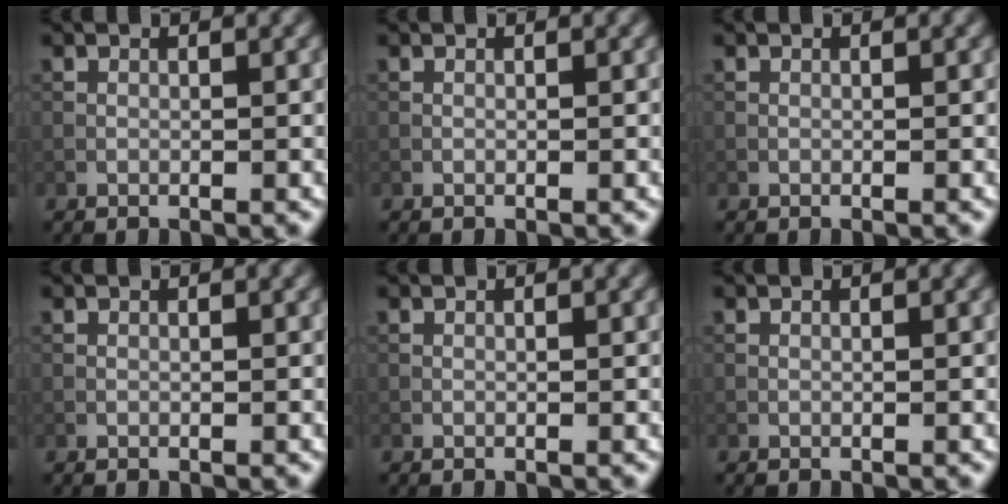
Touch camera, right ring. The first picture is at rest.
{"total": 0.0}
{"total": 0.0}
{"total": 0.0}
{"total": 0.0}
{"total": 0.0}